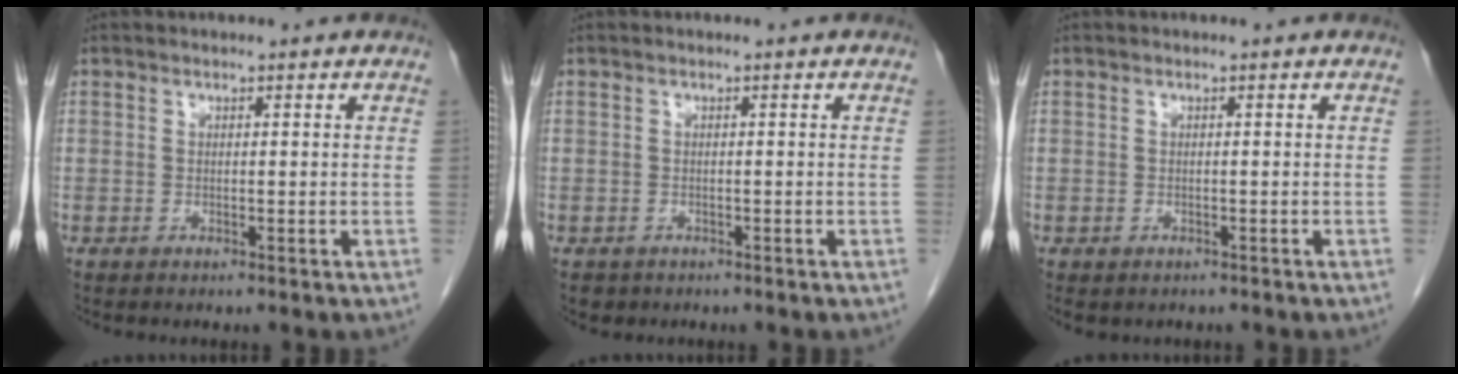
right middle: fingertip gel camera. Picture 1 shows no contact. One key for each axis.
{"total": 1.2, "fx": -0.8, "fy": 0.9, "fz": 0.1, "tx": -0.011, "ty": 0.002, "tz": -0.007}
{"total": 1.7, "fx": -1.3, "fy": 1.1, "fz": 0.3, "tx": -0.007, "ty": 0.000, "tz": -0.014}